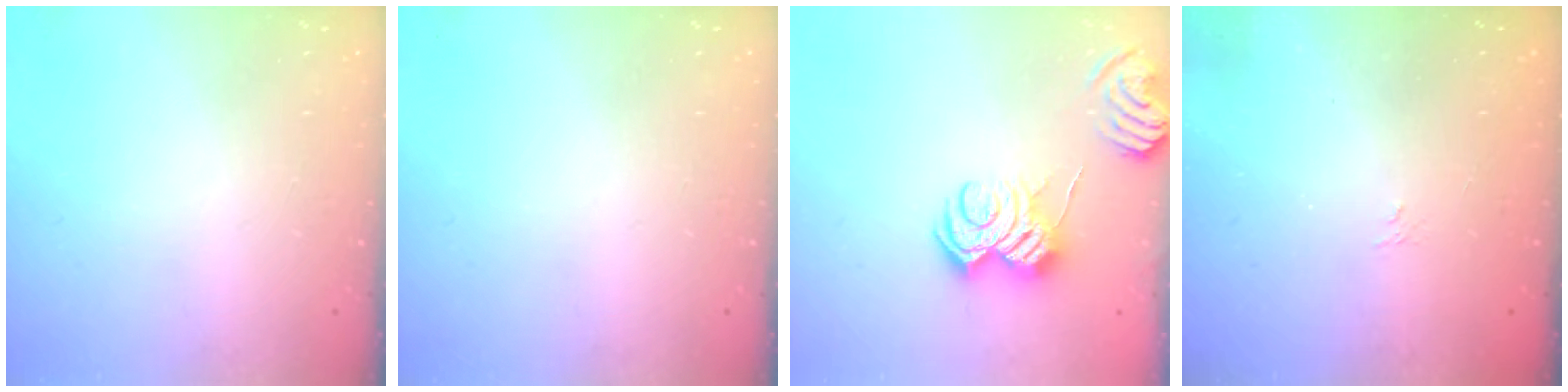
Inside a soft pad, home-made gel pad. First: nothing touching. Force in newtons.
{"total": 0.0}
{"total": 10.5, "press": 10.5, "slide": 0.7}
{"total": 1.1, "press": 0.4, "slide": 1.1}